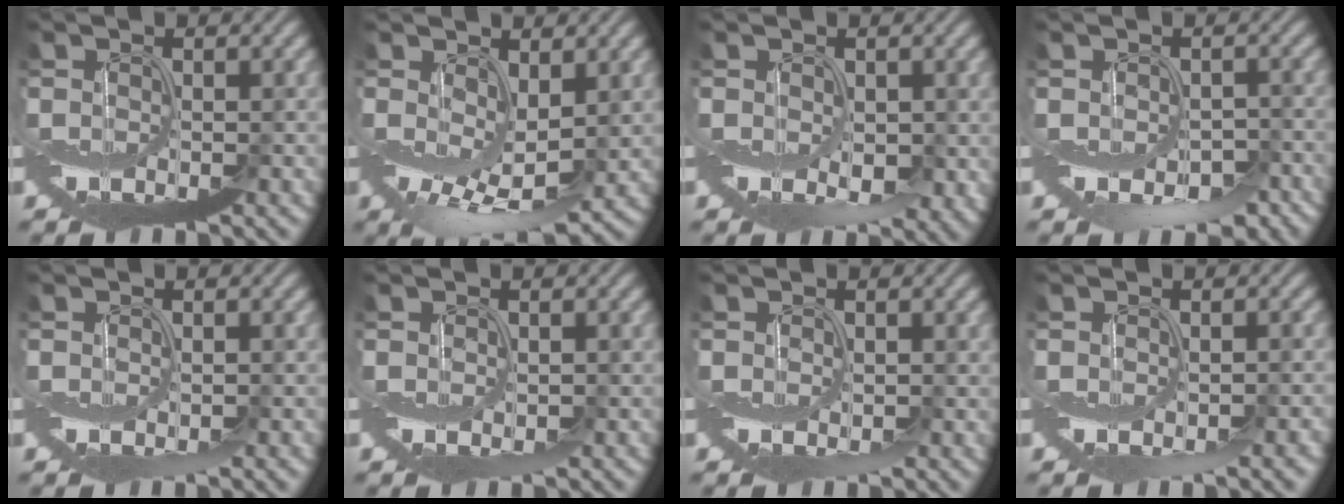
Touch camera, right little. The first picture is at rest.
{"total": 4.6, "force": [0.9, 2.6, 3.8], "torque": [-0.079, -0.009, 0.030]}
{"total": 2.6, "force": [0.1, 1.8, 1.8], "torque": [-0.030, -0.007, 0.009]}
{"total": 5.1, "force": [-3.0, 3.1, 2.8], "torque": [-0.028, 0.001, -0.034]}
{"total": 0.7, "force": [-0.1, 0.2, 0.7], "torque": [-0.009, -0.004, 0.001]}
{"total": 0.6, "force": [0.1, 0.4, 0.4], "torque": [-0.006, -0.007, 0.005]}
{"total": 1.0, "force": [0.3, 0.7, 0.6], "torque": [-0.009, -0.004, 0.005]}
{"total": 2.1, "force": [-1.0, 0.5, 1.8], "torque": [-0.024, -0.005, -0.009]}